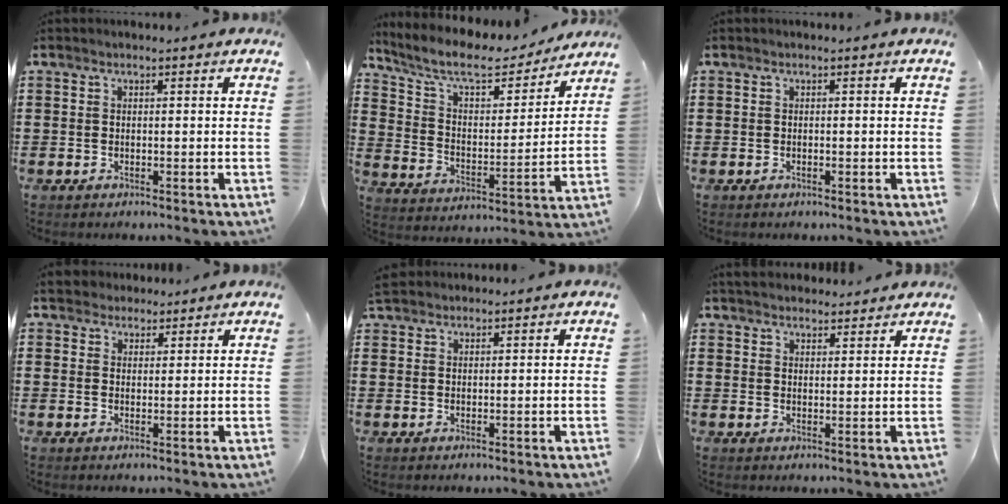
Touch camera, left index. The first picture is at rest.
{"total": 9.1, "force": [7.6, 2.5, 4.2], "torque": [-0.115, -0.039, 0.130]}
{"total": 0.0}
{"total": 2.6, "force": [2.2, 1.4, 0.0], "torque": [-0.008, 0.009, 0.043]}
{"total": 1.8, "force": [1.7, 0.6, 0.2], "torque": [-0.008, 0.004, 0.034]}
{"total": 3.1, "force": [3.0, 0.7, 0.1], "torque": [-0.010, -0.003, 0.058]}